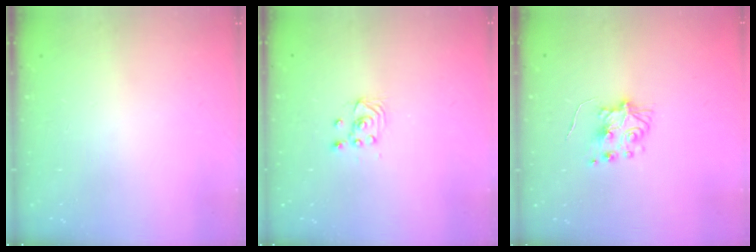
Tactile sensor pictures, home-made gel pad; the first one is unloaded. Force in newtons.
{"total": 2.5, "press": 2.2, "slide": 1.1}
{"total": 6.4, "press": 6.4, "slide": 0.4}